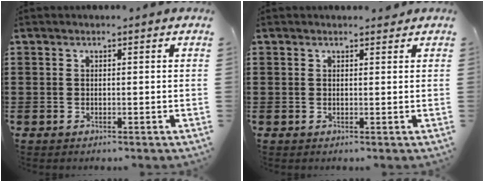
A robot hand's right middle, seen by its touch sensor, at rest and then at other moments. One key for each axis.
{"total": 0.9, "fx": 0.8, "fy": 0.4, "fz": 0.0, "tx": 0.004, "ty": -0.003, "tz": 0.013}